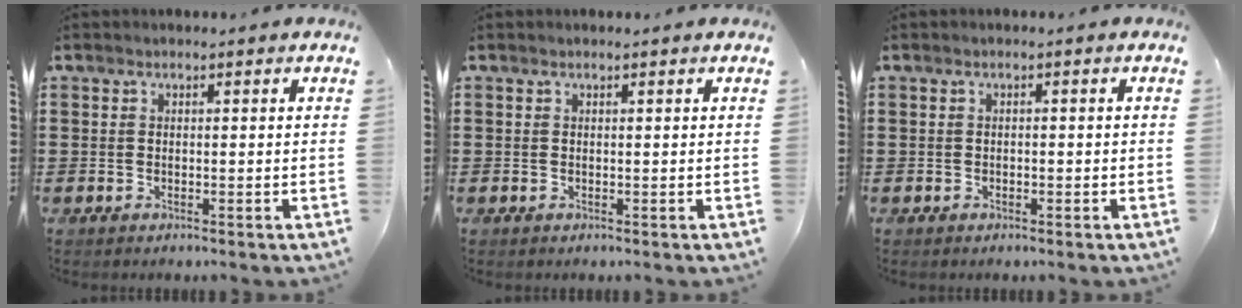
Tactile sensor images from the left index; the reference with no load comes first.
{"total": 0.0}
{"total": 0.5, "force": [-0.4, 0.2, 0.3], "torque": [-0.008, -0.003, -0.006]}